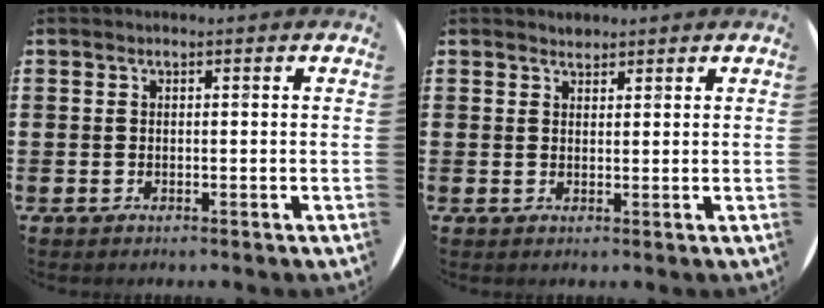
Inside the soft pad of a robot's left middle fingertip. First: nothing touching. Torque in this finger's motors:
{"motor_torque": [0.09, -0.06, -0.04, 0.00]}